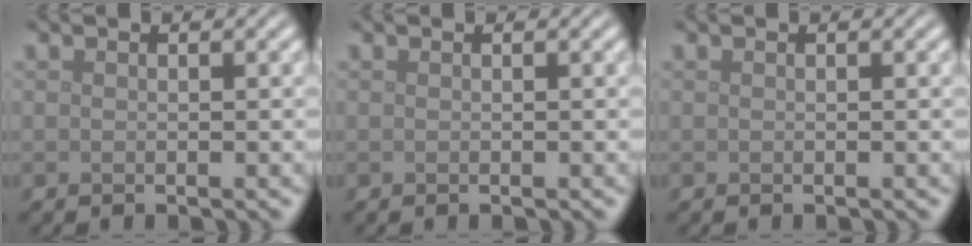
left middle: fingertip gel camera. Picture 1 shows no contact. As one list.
[{"total": 0.0}, {"total": 0.0}]